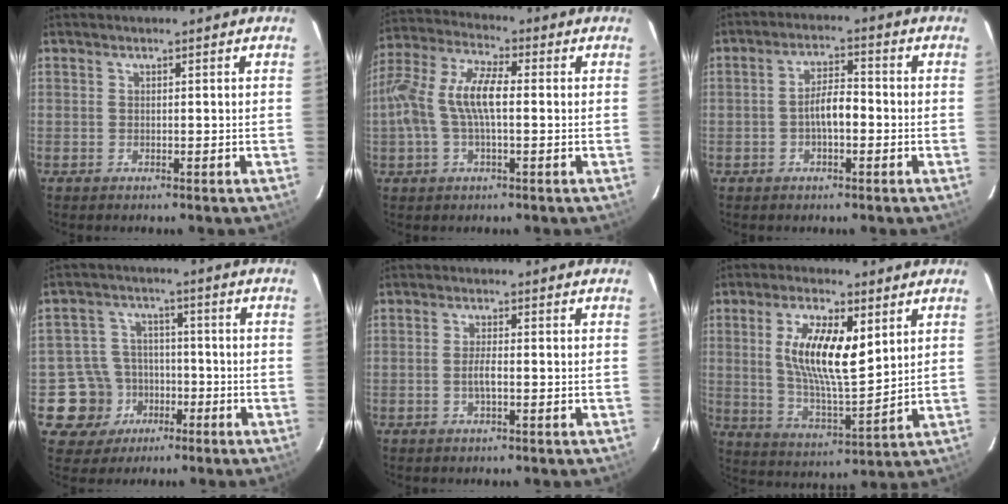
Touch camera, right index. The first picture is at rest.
{"total": 12.0, "force": [-0.4, 4.7, 11.0], "torque": [-0.234, 0.016, -0.011]}
{"total": 4.9, "force": [-1.3, 1.9, 4.3], "torque": [-0.080, 0.012, -0.021]}
{"total": 9.4, "force": [-3.8, 8.6, 0.6], "torque": [-0.038, 0.030, -0.051]}
{"total": 2.5, "force": [-0.7, 0.5, 2.3], "torque": [-0.044, -0.001, -0.014]}
{"total": 13.3, "force": [4.0, 4.4, 11.9], "torque": [-0.225, 0.001, 0.078]}